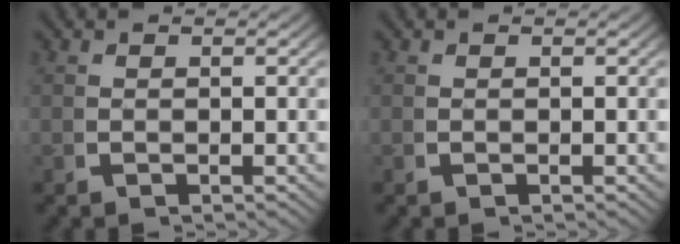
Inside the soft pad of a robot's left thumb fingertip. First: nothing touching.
{"total": 0.0}